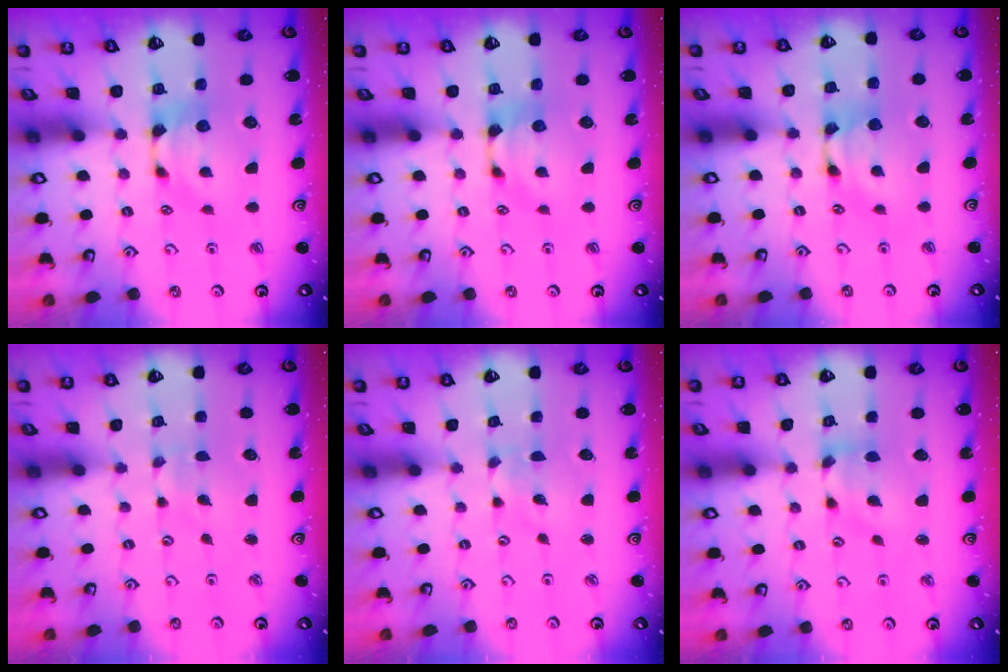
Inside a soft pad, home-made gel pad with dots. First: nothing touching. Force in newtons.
{"total": 0.0}
{"total": 1.6, "press": 1.6, "slide": 0.1}
{"total": 5.1, "press": 5.1, "slide": 0.2}
{"total": 5.9, "press": 5.8, "slide": 0.6}
{"total": 2.9, "press": 2.4, "slide": 1.6}